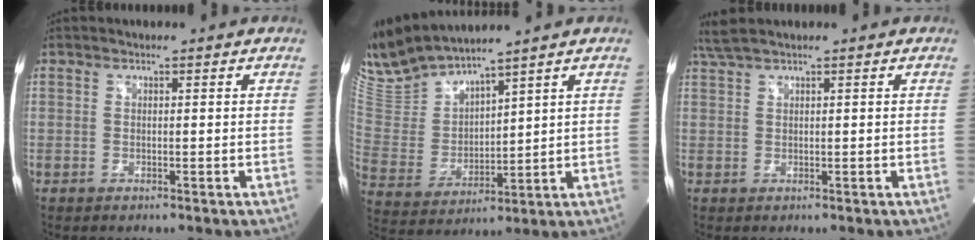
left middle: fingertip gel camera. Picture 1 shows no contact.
{"total": 10.4, "force": [10.0, -0.4, 2.8], "torque": [-0.080, -0.002, 0.221]}
{"total": 2.9, "force": [2.4, -0.3, 1.5], "torque": [-0.039, 0.023, 0.052]}